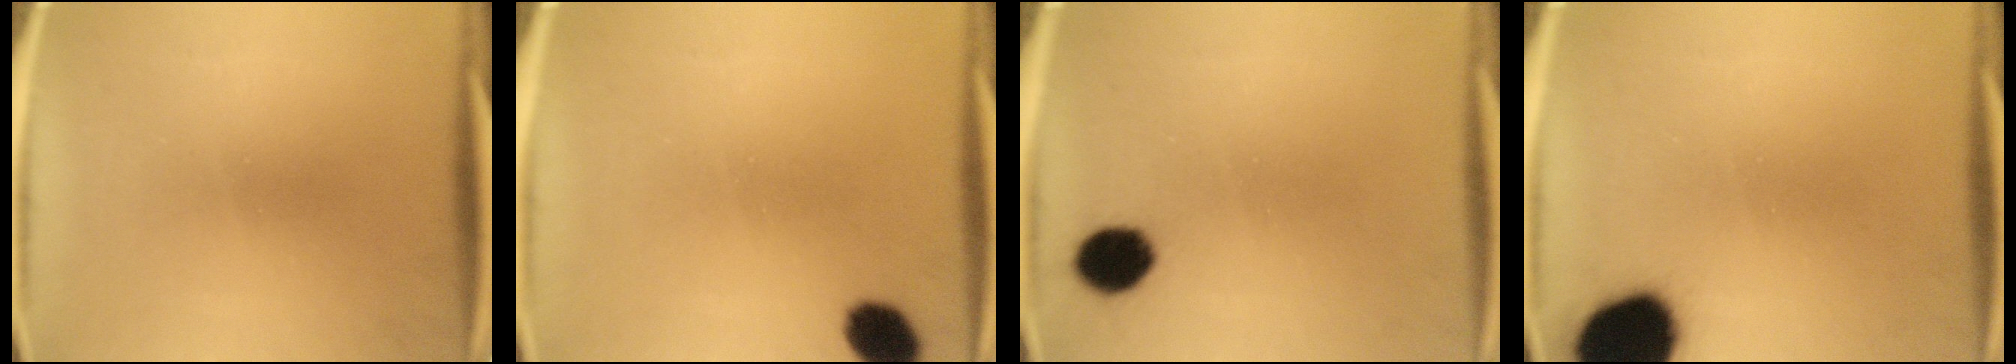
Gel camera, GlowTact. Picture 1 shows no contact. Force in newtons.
{"total": 6.3}
{"total": 6.8}
{"total": 18.1}